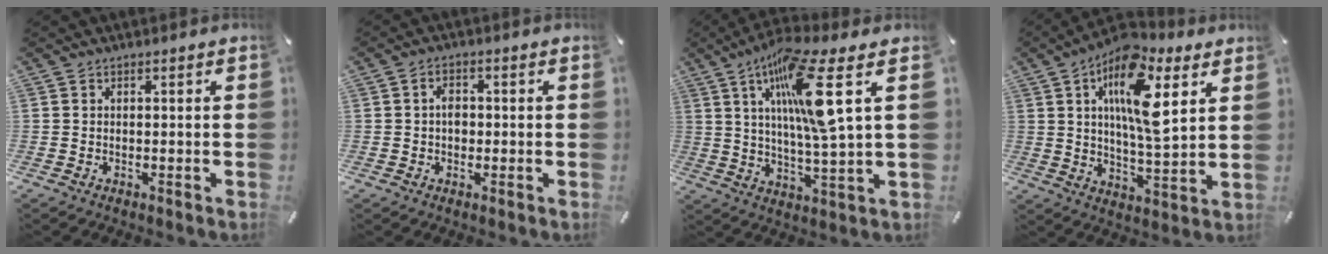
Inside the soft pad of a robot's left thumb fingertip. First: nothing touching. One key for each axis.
{"total": 3.0, "fx": -0.1, "fy": 2.2, "fz": 2.0, "tx": -0.031, "ty": 0.004, "tz": -0.005}
{"total": 16.2, "fx": 6.6, "fy": 2.3, "fz": 14.6, "tx": -0.276, "ty": -0.017, "tz": 0.095}
{"total": 16.5, "fx": 7.3, "fy": 6.5, "fz": 13.2, "tx": -0.236, "ty": -0.023, "tz": 0.117}